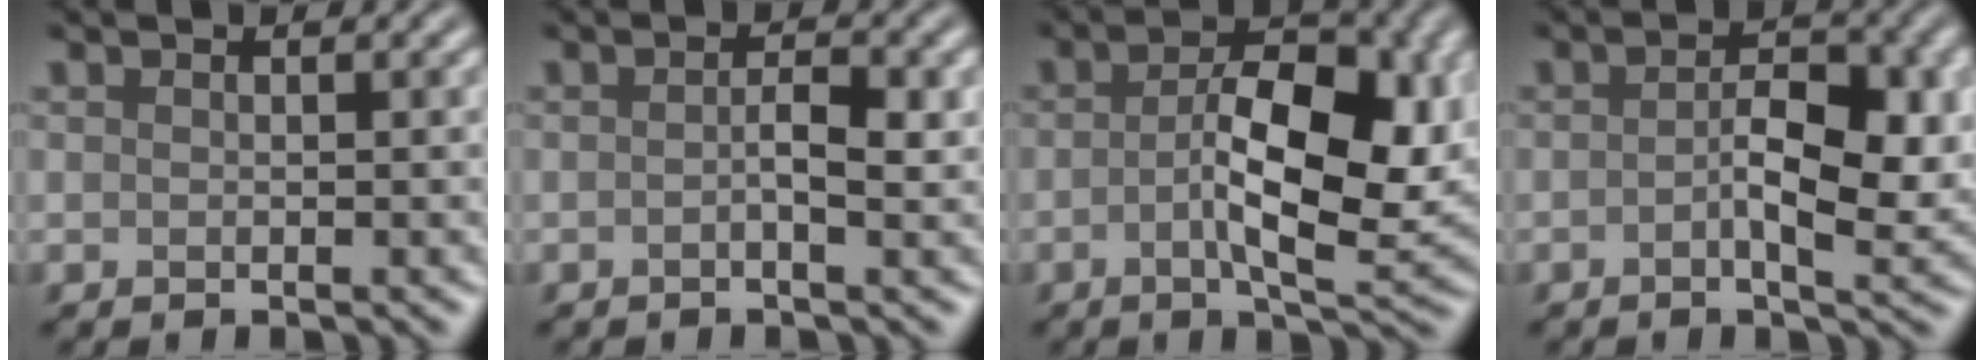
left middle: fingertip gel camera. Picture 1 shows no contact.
{"total": 2.0, "force": [-0.3, 0.5, 1.9], "torque": [-0.034, 0.000, -0.007]}
{"total": 9.1, "force": [-0.5, 3.7, 8.3], "torque": [-0.129, 0.000, -0.012]}
{"total": 5.3, "force": [-0.3, 2.3, 4.8], "torque": [-0.078, -0.005, -0.008]}